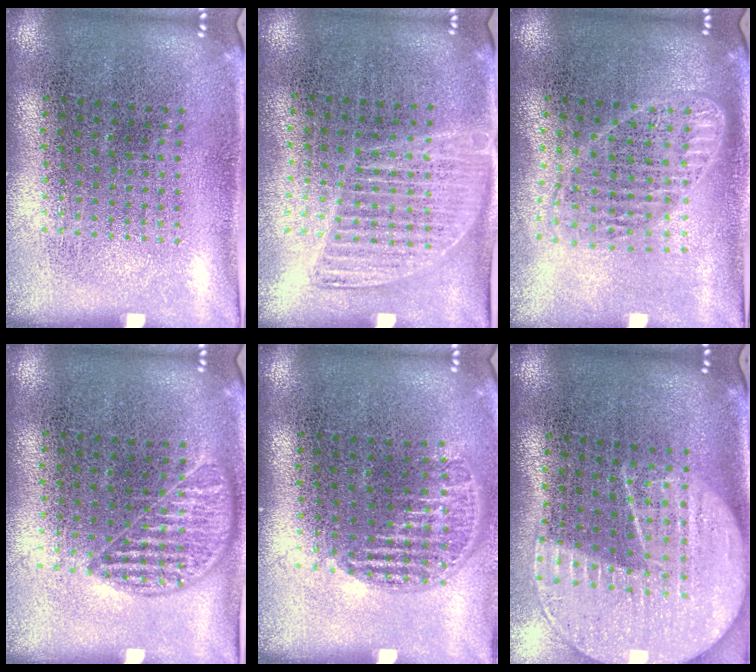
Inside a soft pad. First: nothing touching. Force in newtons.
{"total": 1.4, "press": 1.3, "slide": 0.5}
{"total": 1.8, "press": 1.6, "slide": 0.9}
{"total": 1.0, "press": 0.9, "slide": 0.4}
{"total": 1.2, "press": 1.0, "slide": 0.5}
{"total": 2.2, "press": 1.9, "slide": 1.0}